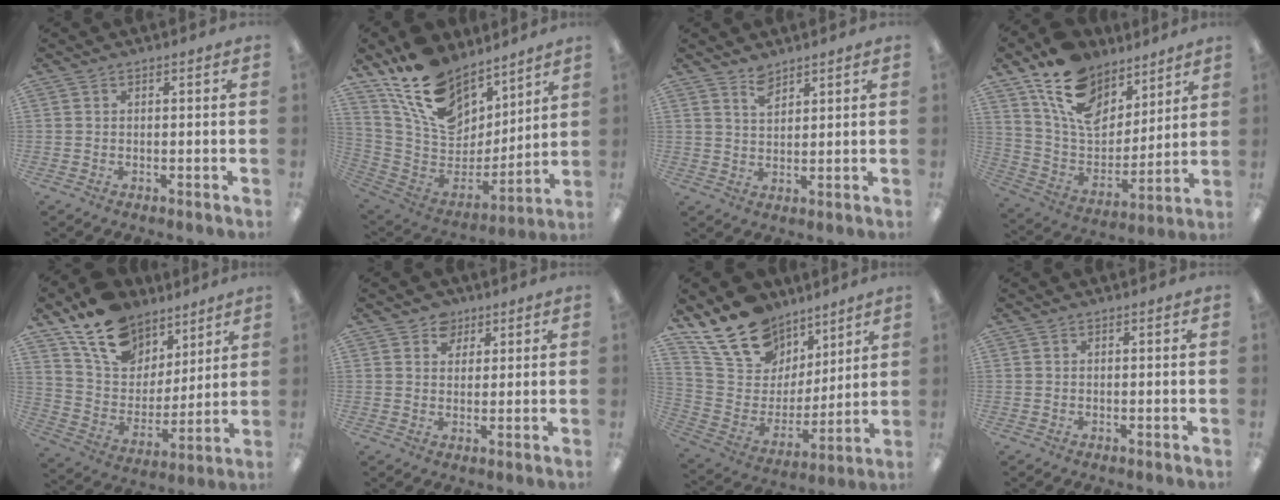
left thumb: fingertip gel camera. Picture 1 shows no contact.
{"total": 18.0, "force": [12.3, 10.6, 7.8], "torque": [-0.156, -0.081, 0.232]}
{"total": 3.8, "force": [3.3, 1.4, 1.2], "torque": [-0.022, -0.018, 0.062]}
{"total": 16.6, "force": [11.2, 9.8, 7.6], "torque": [-0.151, -0.060, 0.211]}
{"total": 16.6, "force": [12.2, 9.8, 5.4], "torque": [-0.107, -0.083, 0.229]}
{"total": 4.8, "force": [3.1, 3.5, 1.0], "torque": [-0.011, -0.010, 0.055]}
{"total": 18.7, "force": [13.9, 11.0, 5.9], "torque": [-0.136, -0.087, 0.261]}
{"total": 0.0}